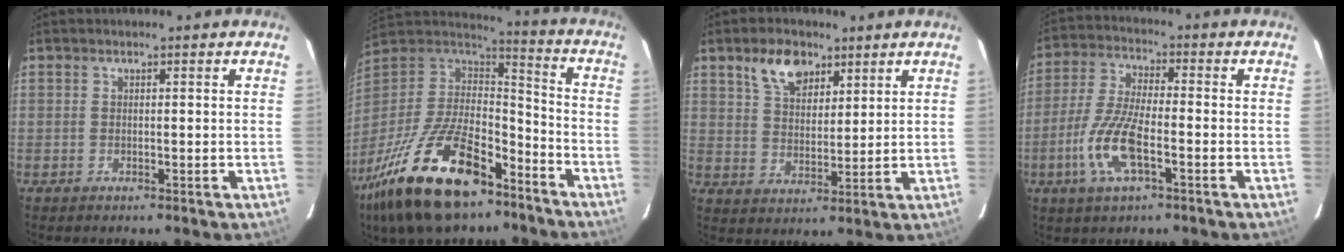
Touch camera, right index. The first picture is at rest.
{"total": 28.0, "force": [-17.6, 12.2, 18.1], "torque": [-0.366, -0.026, -0.291]}
{"total": 8.2, "force": [5.1, 4.6, 4.5], "torque": [-0.079, 0.013, 0.095]}
{"total": 10.9, "force": [-4.1, 3.3, 9.5], "torque": [-0.207, -0.004, -0.082]}